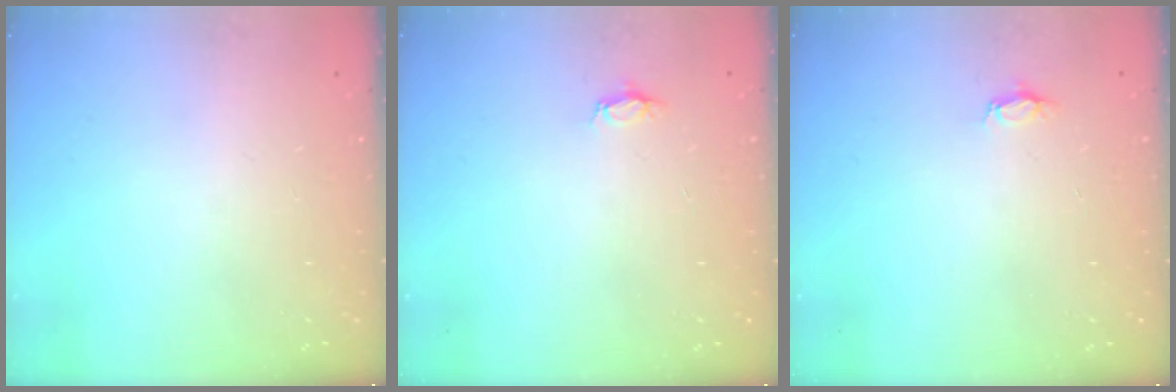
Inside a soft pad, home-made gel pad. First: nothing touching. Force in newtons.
{"total": 2.8, "press": 2.8, "slide": 0.4}
{"total": 2.8, "press": 2.8, "slide": 0.4}